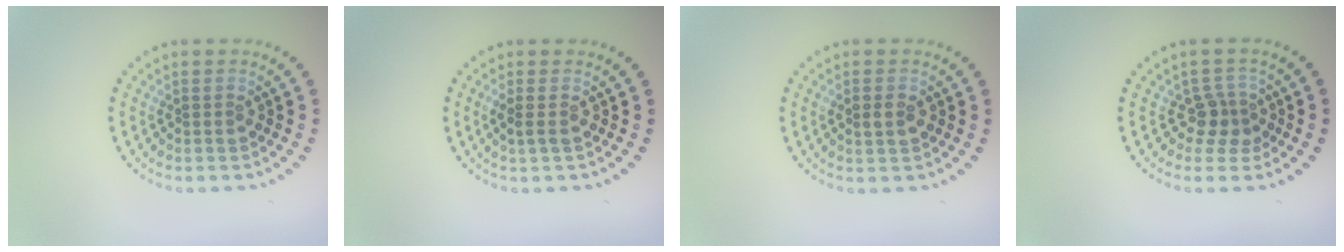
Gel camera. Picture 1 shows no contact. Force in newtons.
{"total": 1.1, "press": 1.0, "slide": 0.5}
{"total": 1.5, "press": 1.5, "slide": 0.1}
{"total": 2.2, "press": 1.8, "slide": 1.4}